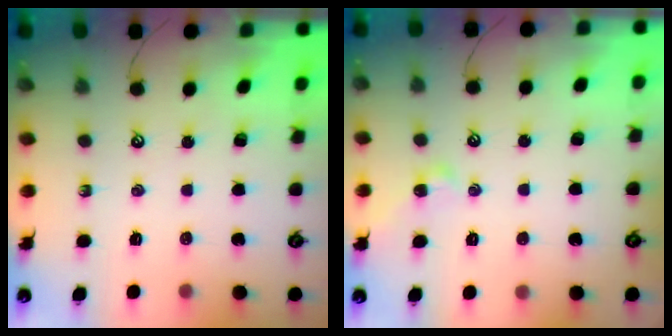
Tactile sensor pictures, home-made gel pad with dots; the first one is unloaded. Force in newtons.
{"total": 3.0, "press": 2.9, "slide": 0.7}